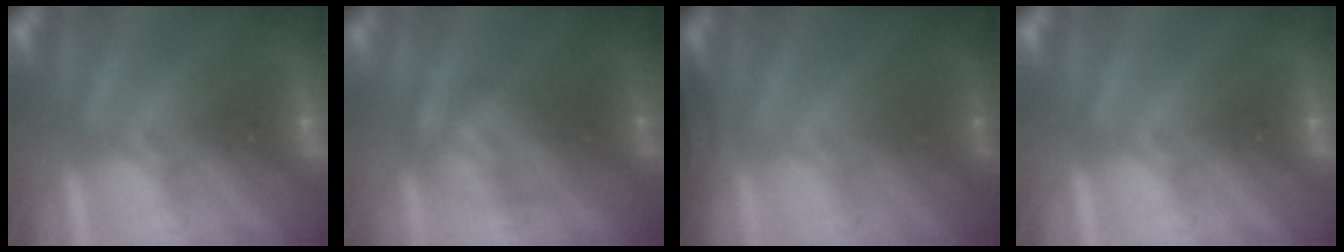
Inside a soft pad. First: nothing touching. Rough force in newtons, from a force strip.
{"total": 3.8}
{"total": 1.5}
{"total": 0.0}